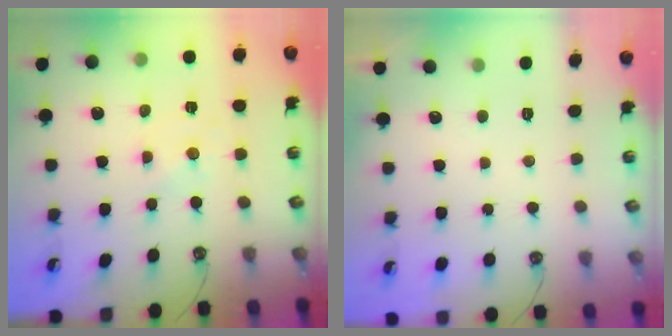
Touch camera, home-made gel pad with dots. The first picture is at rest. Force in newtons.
{"total": 0.0}